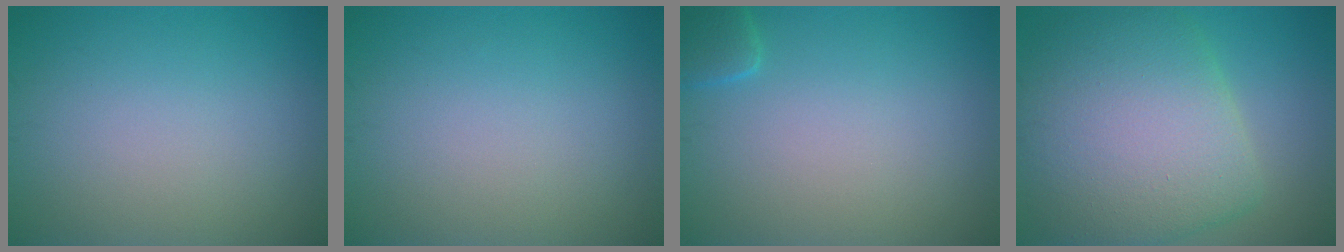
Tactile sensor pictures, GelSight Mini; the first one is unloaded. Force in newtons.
{"total": 0.0}
{"total": 1.7, "press": 1.7, "slide": 0.2}
{"total": 10.6, "press": 10.5, "slide": 0.6}